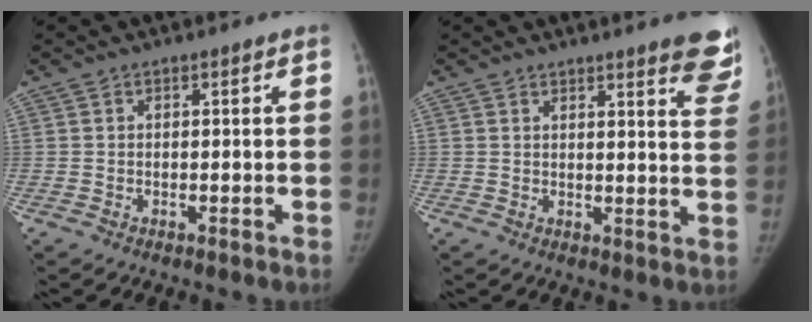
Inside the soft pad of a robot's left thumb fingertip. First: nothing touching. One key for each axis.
{"total": 10.3, "fx": 7.5, "fy": 2.1, "fz": 6.7, "tx": -0.049, "ty": -0.036, "tz": 0.072}